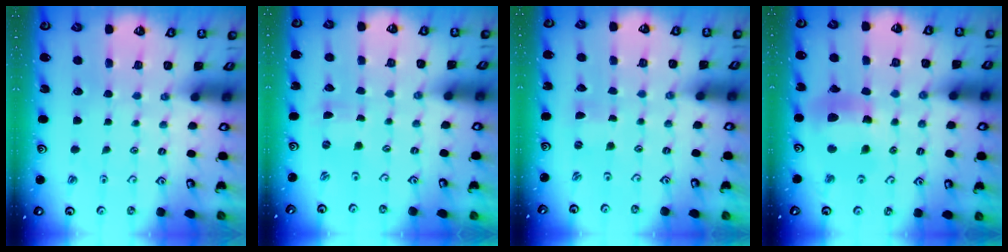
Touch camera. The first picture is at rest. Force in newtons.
{"total": 0.0}
{"total": 0.0}
{"total": 11.7, "press": 11.6, "slide": 1.4}